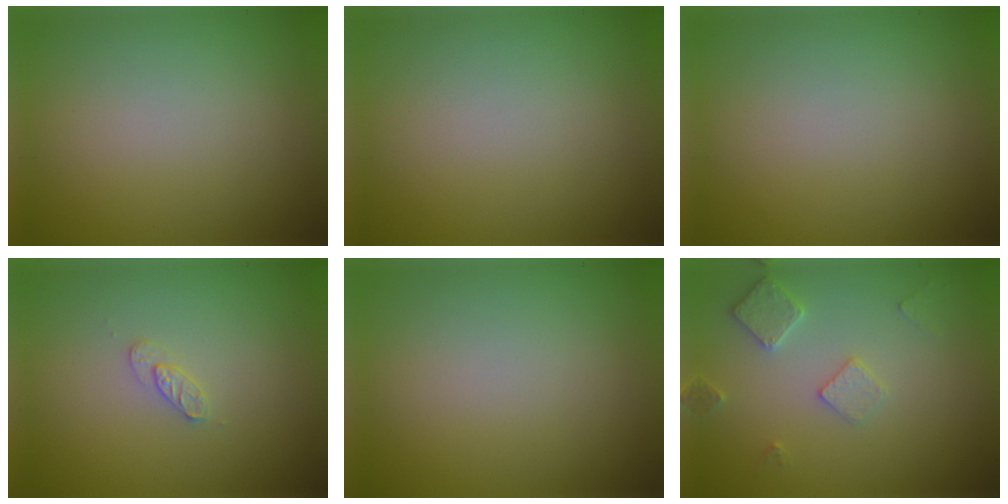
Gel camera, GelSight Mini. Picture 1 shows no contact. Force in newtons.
{"total": 0.0}
{"total": 0.0}
{"total": 1.1, "press": 1.1, "slide": 0.2}
{"total": 0.0}
{"total": 2.5, "press": 2.4, "slide": 0.4}